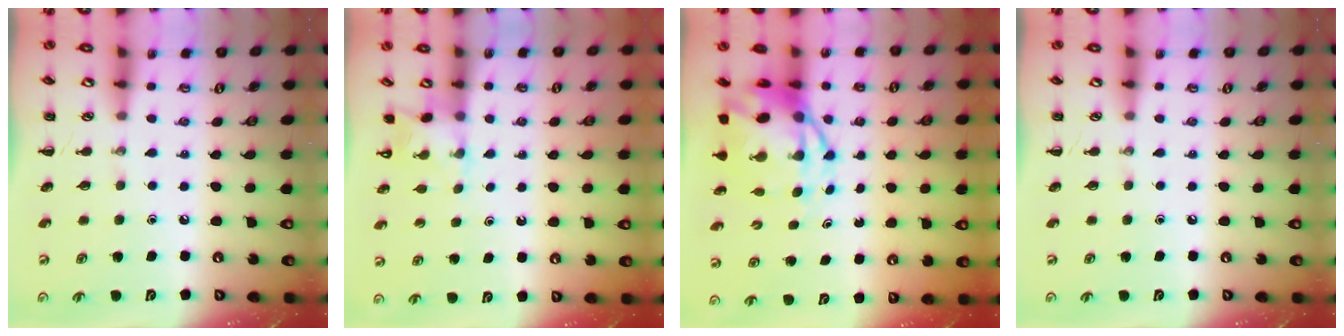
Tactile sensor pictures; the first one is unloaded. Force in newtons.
{"total": 3.5, "press": 3.3, "slide": 1.1}
{"total": 9.5, "press": 9.1, "slide": 2.5}
{"total": 0.0}